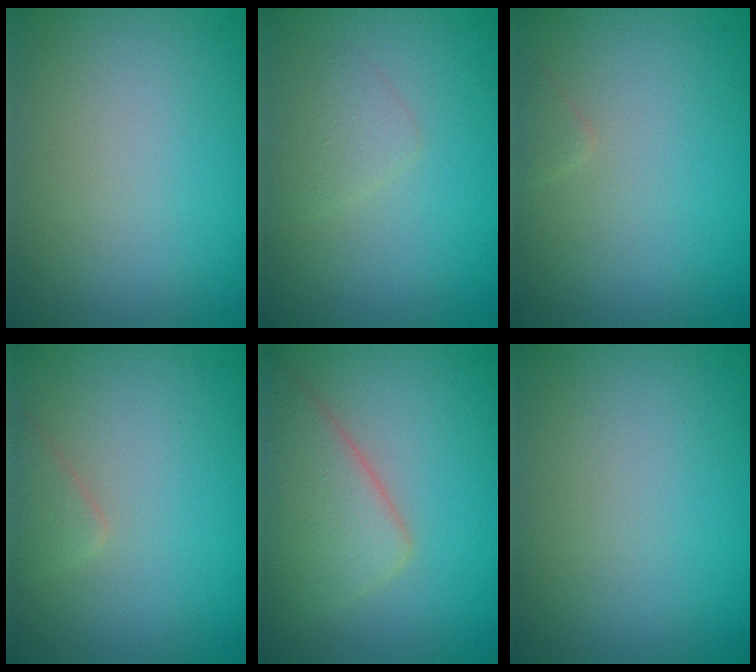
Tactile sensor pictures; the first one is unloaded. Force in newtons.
{"total": 1.4, "press": 1.4, "slide": 0.1}
{"total": 0.6, "press": 0.6, "slide": 0.0}
{"total": 1.3, "press": 1.3, "slide": 0.1}
{"total": 5.2, "press": 5.1, "slide": 0.3}
{"total": 0.0}